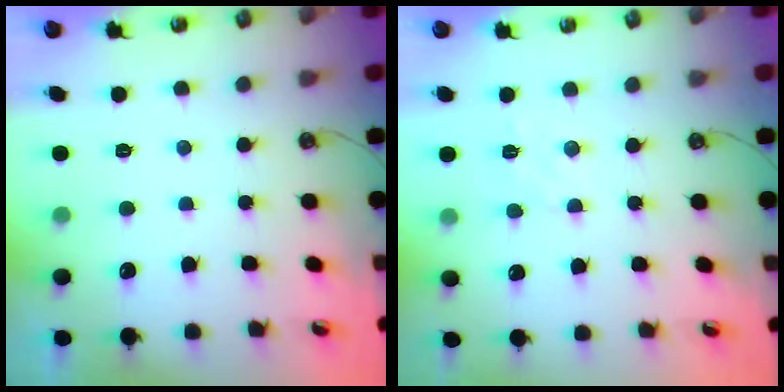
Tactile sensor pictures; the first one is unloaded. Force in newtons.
{"total": 5.2, "press": 5.1, "slide": 0.6}